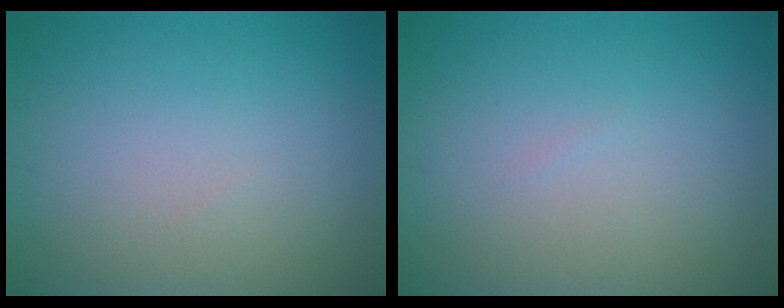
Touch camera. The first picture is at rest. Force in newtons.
{"total": 0.0}